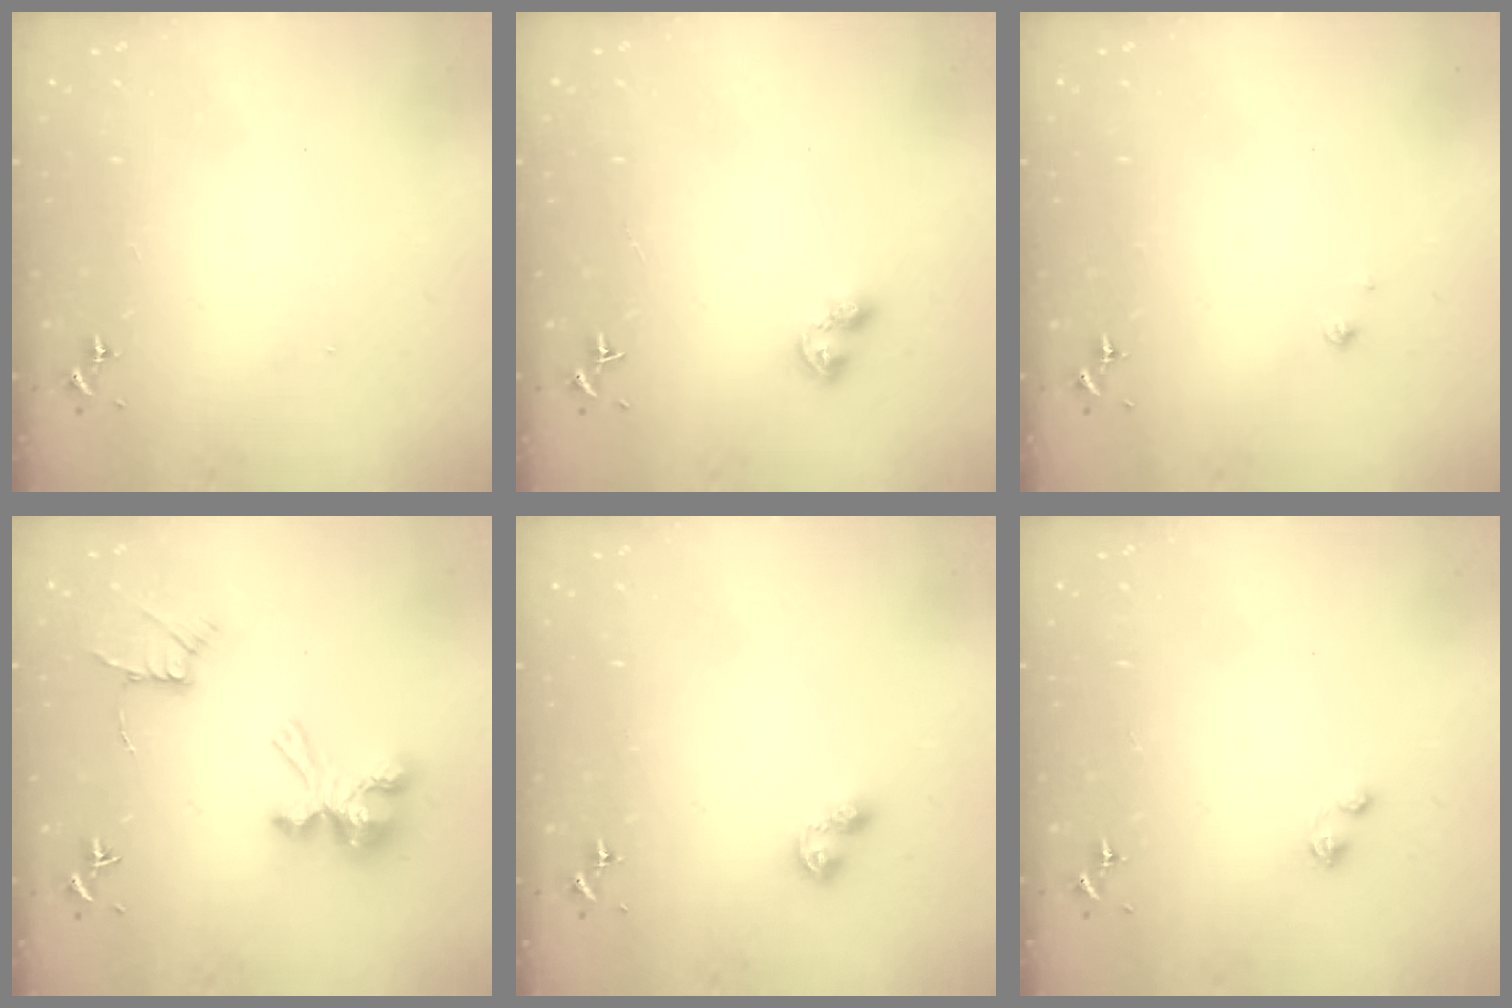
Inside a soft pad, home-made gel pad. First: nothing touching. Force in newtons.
{"total": 3.7, "press": 3.7, "slide": 0.5}
{"total": 2.1, "press": 2.1, "slide": 0.2}
{"total": 11.9, "press": 11.8, "slide": 0.6}
{"total": 5.0, "press": 5.0, "slide": 0.5}
{"total": 3.4, "press": 3.4, "slide": 0.5}